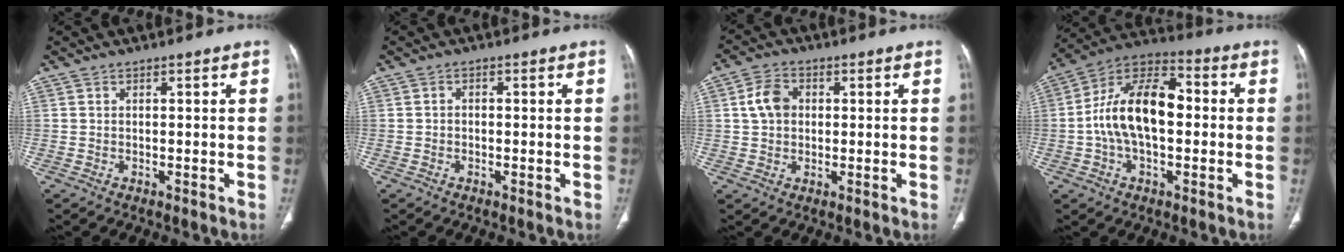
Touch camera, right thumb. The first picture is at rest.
{"total": 0.8, "force": [-0.3, 0.6, 0.4], "torque": [-0.004, 0.002, -0.007]}
{"total": 5.7, "force": [0.9, 4.4, 3.6], "torque": [-0.063, 0.008, 0.014]}
{"total": 16.4, "force": [-0.2, 9.1, 13.6], "torque": [-0.233, 0.039, -0.013]}